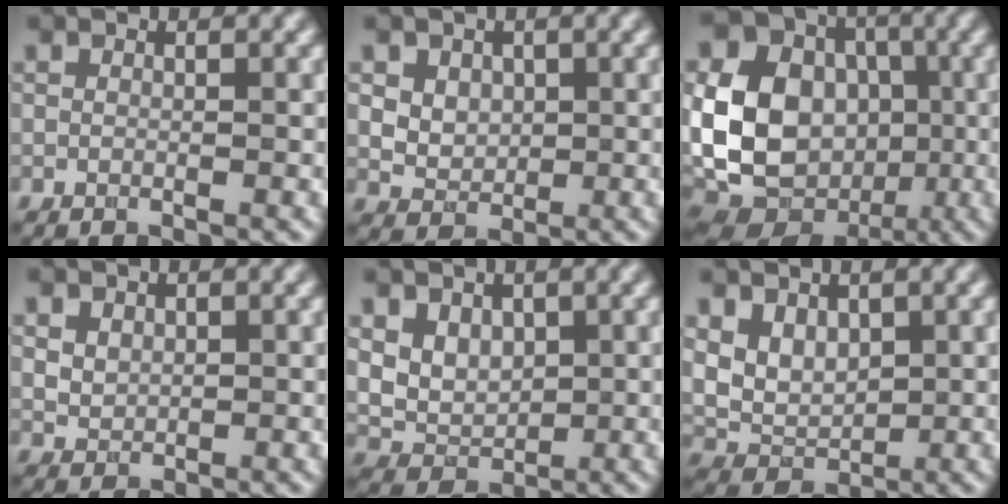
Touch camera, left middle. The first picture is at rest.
{"total": 4.5, "force": [1.8, 3.4, 2.2], "torque": [-0.045, 0.011, 0.034]}
{"total": 14.5, "force": [-1.4, 11.5, 8.7], "torque": [-0.189, -0.007, -0.024]}
{"total": 1.6, "force": [0.7, 1.2, 0.7], "torque": [-0.013, -0.003, 0.020]}
{"total": 3.8, "force": [1.5, 2.8, 2.2], "torque": [-0.045, -0.008, 0.039]}
{"total": 3.5, "force": [1.4, 2.4, 2.1], "torque": [-0.045, -0.007, 0.029]}